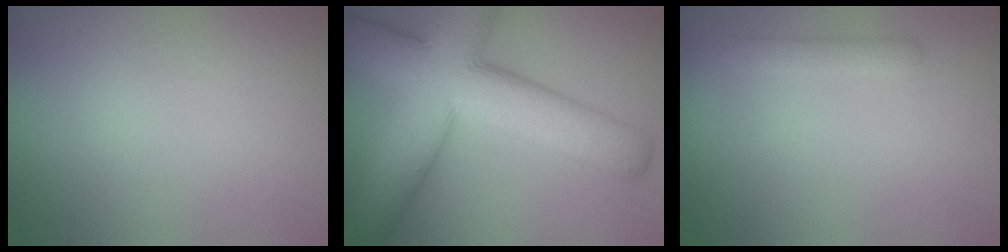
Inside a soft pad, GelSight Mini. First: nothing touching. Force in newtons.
{"total": 12.2, "press": 12.2, "slide": 0.6}
{"total": 1.9, "press": 1.9, "slide": 0.1}